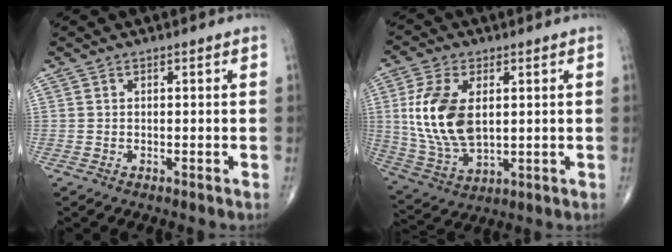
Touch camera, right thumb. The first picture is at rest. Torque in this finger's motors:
{"motor_torque": [0.20, 0.41, 0.98, 0.47, 0.20]}